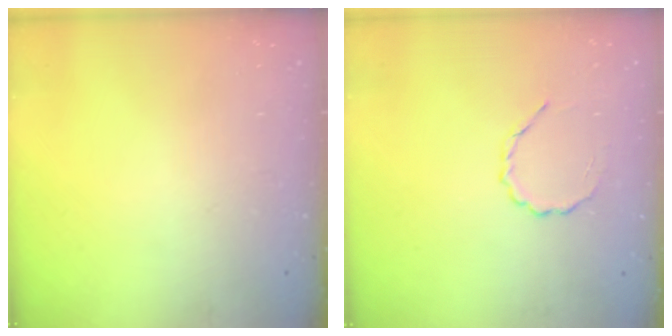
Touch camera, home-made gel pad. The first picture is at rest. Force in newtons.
{"total": 3.0, "press": 2.8, "slide": 1.0}